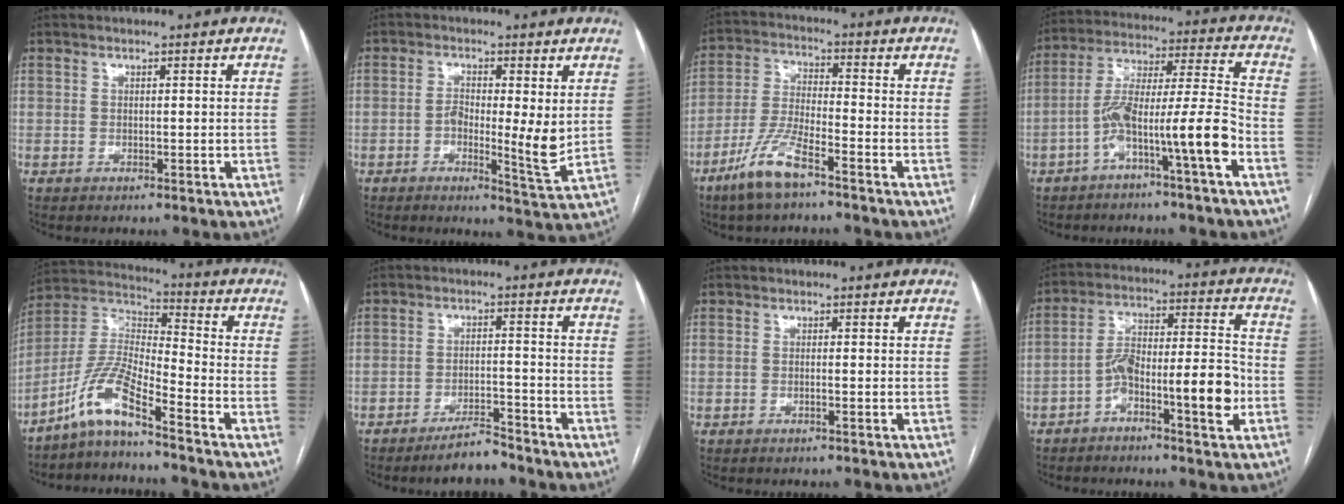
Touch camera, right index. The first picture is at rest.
{"total": 6.7, "force": [-0.1, 1.3, 6.6], "torque": [-0.109, -0.007, -0.005]}
{"total": 8.9, "force": [-5.9, 1.4, 6.5], "torque": [-0.143, -0.013, -0.120]}
{"total": 11.8, "force": [-5.6, -0.3, 10.4], "torque": [-0.192, 0.027, -0.098]}
{"total": 9.5, "force": [-7.1, 0.2, 6.2], "torque": [-0.142, 0.007, -0.143]}
{"total": 4.8, "force": [-4.3, 0.8, 2.0], "torque": [-0.033, -0.005, -0.076]}
{"total": 0.5, "force": [-0.2, -0.1, 0.5], "torque": [-0.009, 0.001, -0.005]}
{"total": 11.1, "force": [-4.4, 1.9, 10.0], "torque": [-0.167, 0.032, -0.071]}